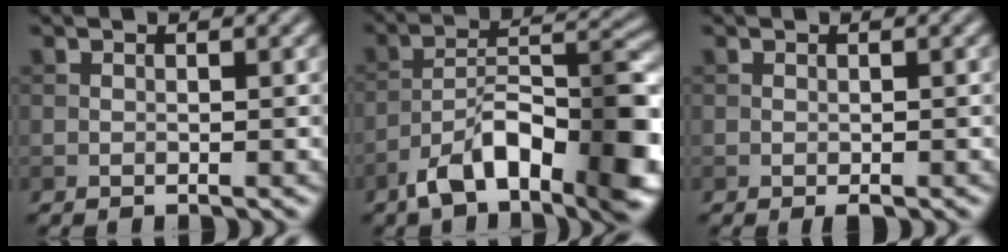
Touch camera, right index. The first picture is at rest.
{"total": 11.1, "force": [-6.1, 4.4, 8.2], "torque": [-0.127, 0.009, -0.109]}
{"total": 0.8, "force": [-0.5, 0.2, 0.6], "torque": [-0.010, -0.002, -0.006]}